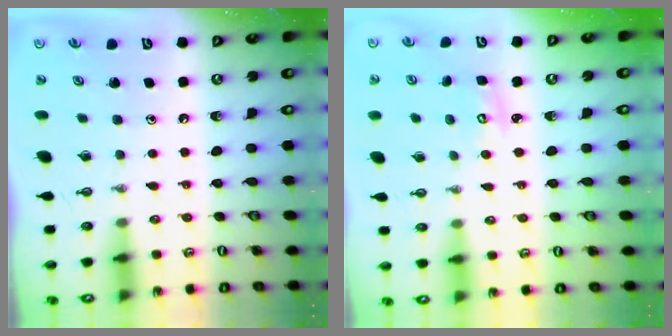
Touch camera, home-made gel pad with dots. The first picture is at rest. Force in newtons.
{"total": 3.2, "press": 3.2, "slide": 0.2}